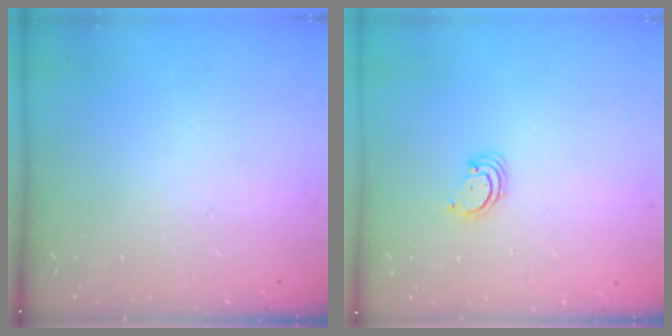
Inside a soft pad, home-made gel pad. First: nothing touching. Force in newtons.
{"total": 2.3, "press": 2.3, "slide": 0.2}